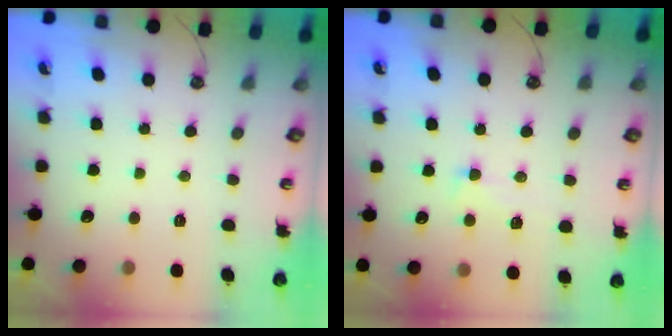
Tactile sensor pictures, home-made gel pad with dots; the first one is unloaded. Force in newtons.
{"total": 2.4, "press": 1.7, "slide": 1.6}